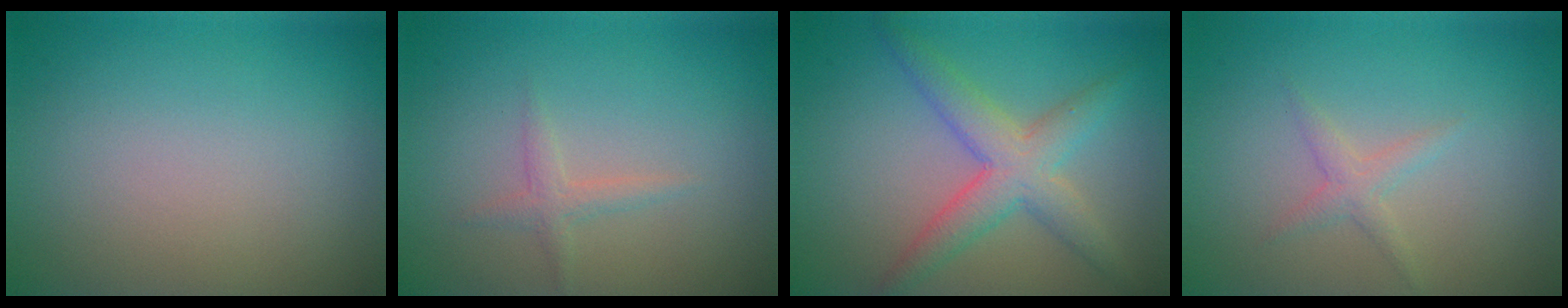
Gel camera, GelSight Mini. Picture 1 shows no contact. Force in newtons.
{"total": 1.2, "press": 1.2, "slide": 0.0}
{"total": 4.5, "press": 4.5, "slide": 0.3}
{"total": 1.3, "press": 1.3, "slide": 0.1}